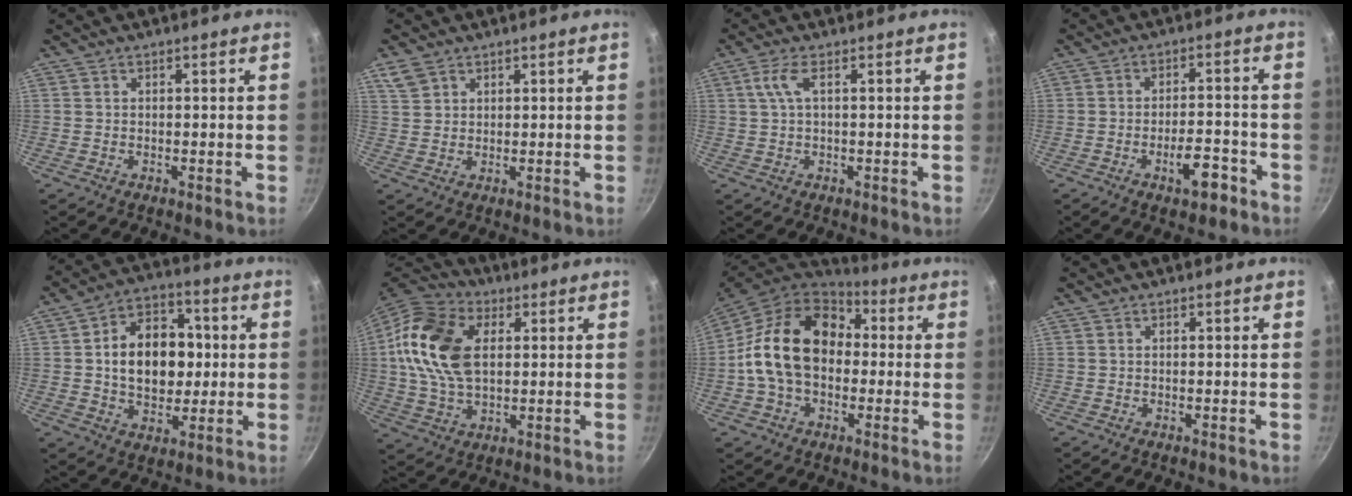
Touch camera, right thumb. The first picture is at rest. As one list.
[{"total": 3.9, "force": [2.4, 2.6, 1.6], "torque": [-0.025, -0.001, 0.049]}, {"total": 3.5, "force": [0.8, 0.8, 3.3], "torque": [-0.077, 0.006, 0.018]}, {"total": 6.8, "force": [-3.7, 2.7, 5.0], "torque": [-0.056, 0.028, -0.053]}, {"total": 15.9, "force": [1.1, 11.3, 11.1], "torque": [-0.131, 0.019, 0.012]}, {"total": 17.9, "force": [3.4, 11.5, 13.2], "torque": [-0.234, 0.006, 0.053]}, {"total": 18.4, "force": [0.6, 13.3, 12.8], "torque": [-0.198, 0.039, -0.003]}, {"total": 0.0}]